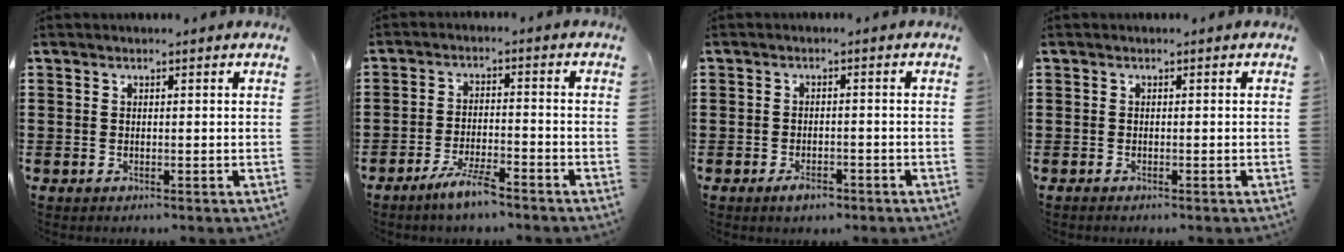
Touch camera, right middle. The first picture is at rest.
{"total": 5.0, "force": [-3.9, 0.7, 3.1], "torque": [-0.069, -0.002, -0.076]}
{"total": 2.5, "force": [-1.9, 1.1, 1.2], "torque": [-0.022, 0.003, -0.036]}
{"total": 0.0}